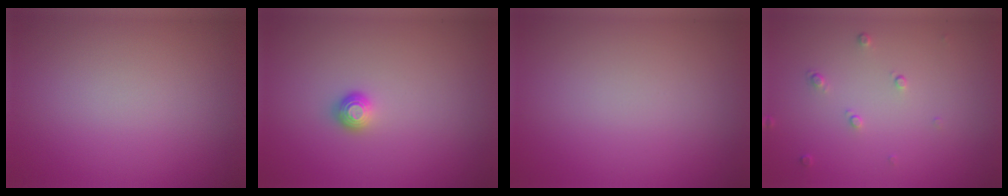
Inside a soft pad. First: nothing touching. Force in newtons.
{"total": 1.1, "press": 1.0, "slide": 0.4}
{"total": 0.0}
{"total": 0.9, "press": 0.6, "slide": 0.7}